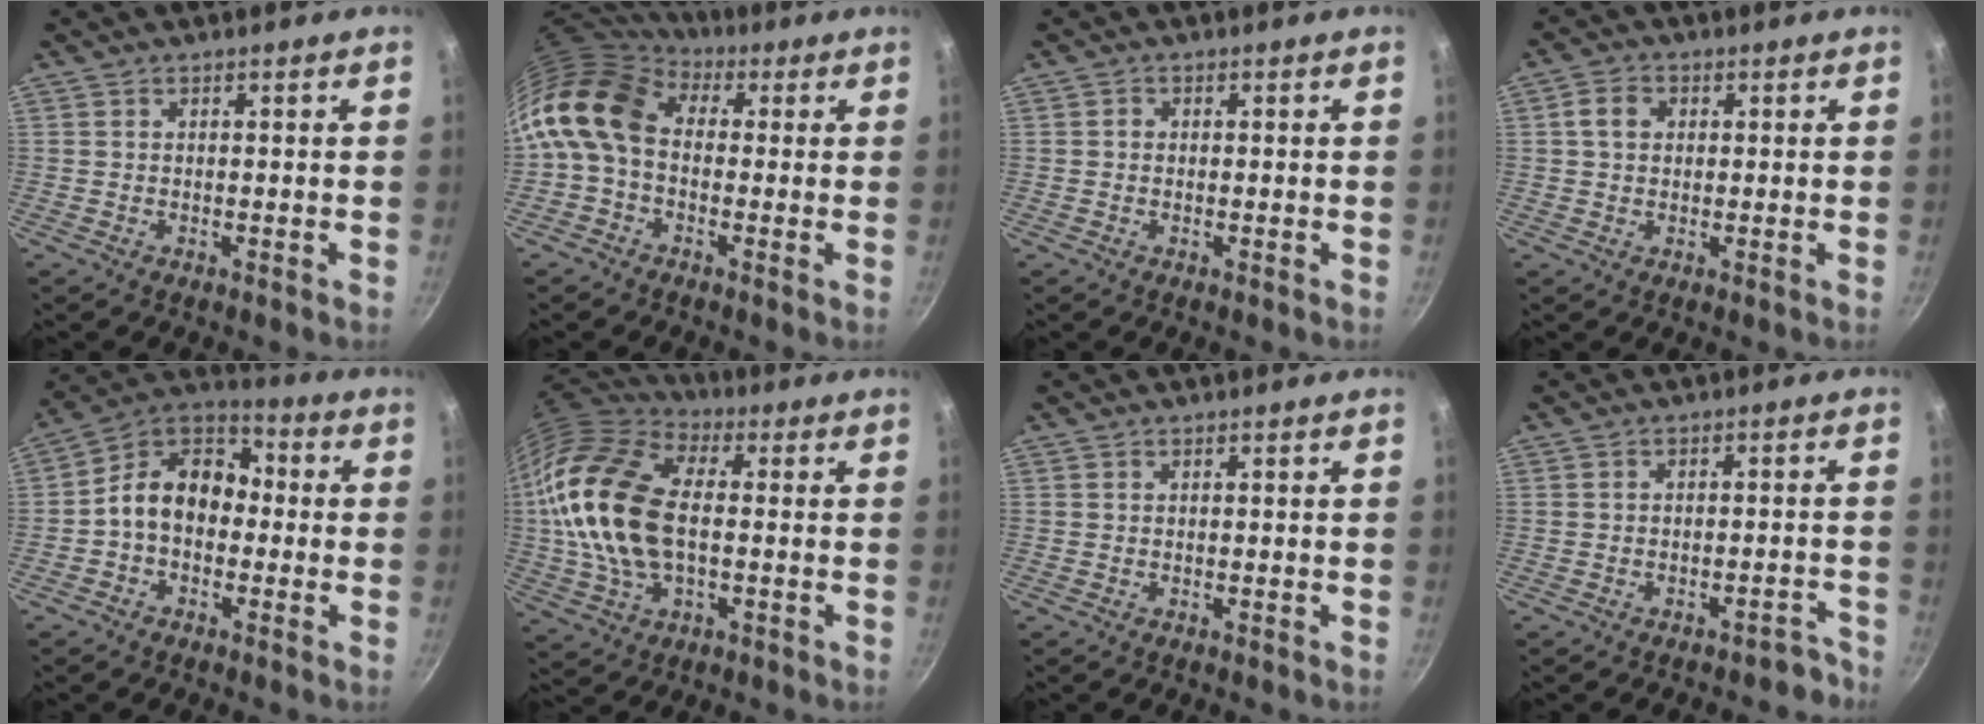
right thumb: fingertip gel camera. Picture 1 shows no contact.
{"total": 13.0, "force": [0.6, 9.5, 8.9], "torque": [-0.157, 0.025, -0.011]}
{"total": 0.9, "force": [0.1, 0.8, 0.4], "torque": [-0.005, 0.005, 0.000]}
{"total": 4.1, "force": [0.9, 3.3, 2.4], "torque": [-0.032, 0.007, 0.011]}
{"total": 12.0, "force": [-1.4, 8.9, 7.9], "torque": [-0.095, 0.049, -0.051]}
{"total": 21.2, "force": [0.1, 12.8, 17.0], "torque": [-0.329, 0.025, -0.005]}
{"total": 0.0}
{"total": 4.0, "force": [-3.3, 1.8, 1.2], "torque": [0.014, 0.055, -0.022]}